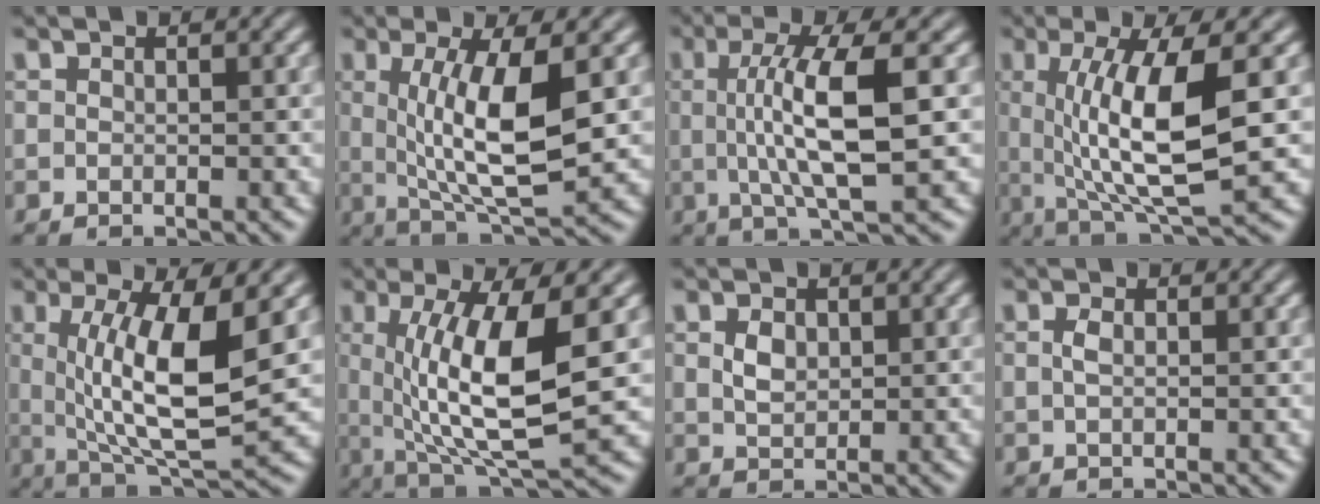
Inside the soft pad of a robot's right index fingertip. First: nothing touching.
{"total": 7.9, "force": [0.9, 2.0, 7.6], "torque": [-0.124, -0.014, 0.031]}
{"total": 6.6, "force": [0.7, 0.3, 6.5], "torque": [-0.108, -0.005, 0.019]}
{"total": 8.9, "force": [0.7, 2.2, 8.6], "torque": [-0.143, -0.013, 0.030]}
{"total": 8.6, "force": [0.8, 2.5, 8.3], "torque": [-0.138, -0.020, 0.033]}
{"total": 9.7, "force": [0.5, 3.0, 9.2], "torque": [-0.156, -0.020, 0.029]}
{"total": 1.3, "force": [0.5, 0.2, 1.1], "torque": [-0.014, -0.010, 0.024]}
{"total": 1.0, "force": [0.0, -0.9, 0.6], "torque": [-0.005, -0.004, 0.005]}